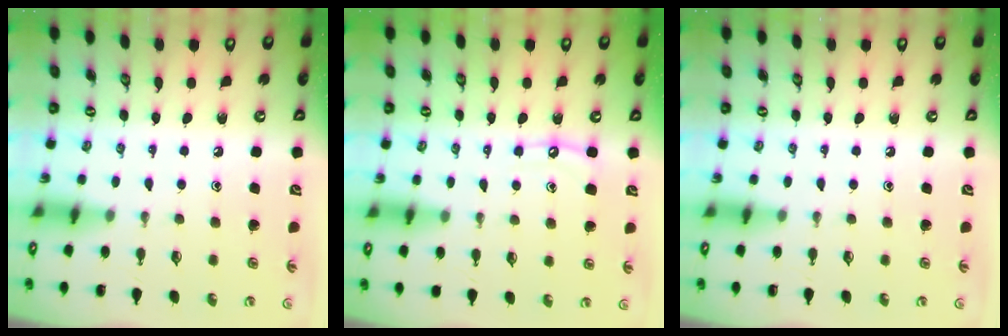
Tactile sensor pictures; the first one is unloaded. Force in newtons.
{"total": 5.7, "press": 5.7, "slide": 0.5}
{"total": 0.0}